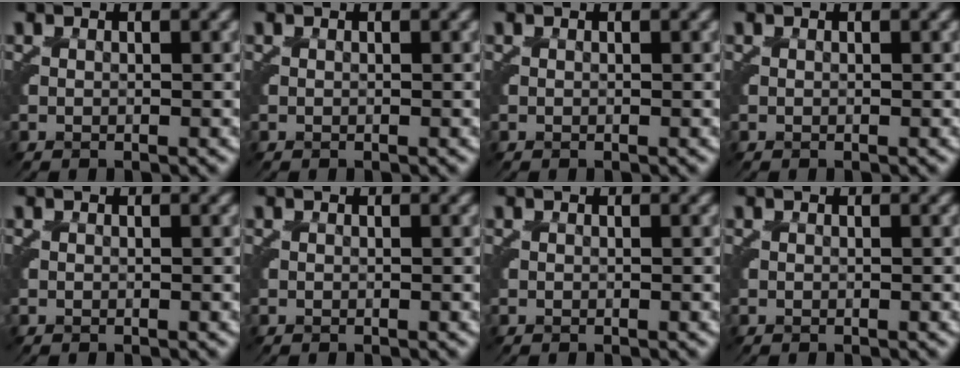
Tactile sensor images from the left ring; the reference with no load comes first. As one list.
[{"total": 0.0}, {"total": 0.0}, {"total": 0.0}, {"total": 0.0}, {"total": 0.0}, {"total": 0.0}, {"total": 0.0}]